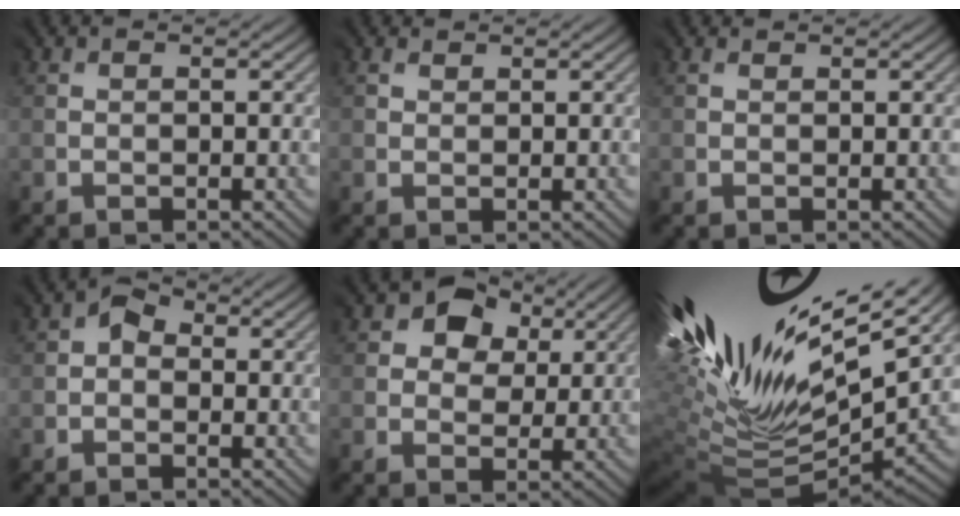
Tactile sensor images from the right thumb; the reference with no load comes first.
{"total": 1.9, "force": [1.8, 0.7, -0.3], "torque": [-0.006, 0.000, 0.036]}
{"total": 1.0, "force": [0.9, 0.4, 0.2], "torque": [-0.008, 0.001, 0.019]}
{"total": 2.2, "force": [-0.1, 1.9, 1.1], "torque": [-0.021, 0.002, -0.011]}
{"total": 6.0, "force": [3.3, 4.3, 2.5], "torque": [-0.059, 0.005, 0.057]}
{"total": 16.1, "force": [7.6, 7.9, 11.8], "torque": [-0.294, 0.007, 0.158]}